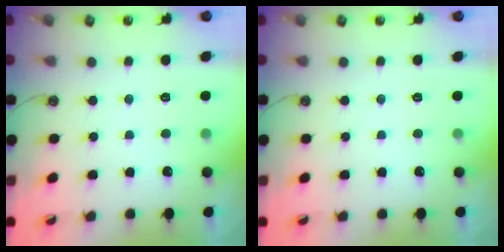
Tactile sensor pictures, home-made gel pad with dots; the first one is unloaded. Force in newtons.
{"total": 0.0}